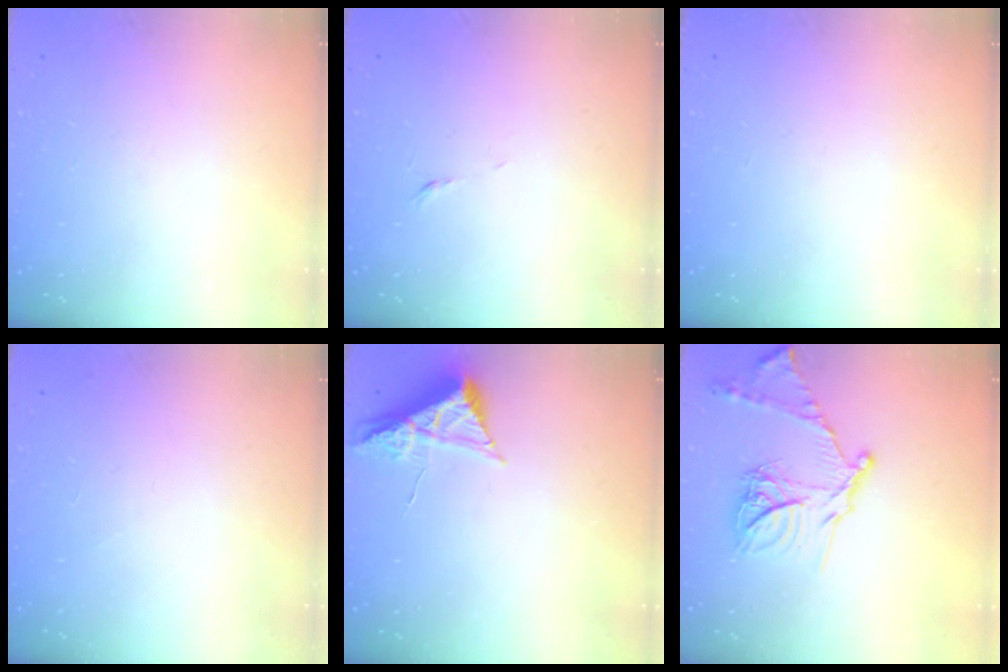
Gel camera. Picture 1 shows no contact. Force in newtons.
{"total": 3.9, "press": 3.8, "slide": 0.9}
{"total": 0.0}
{"total": 4.9, "press": 4.8, "slide": 0.5}
{"total": 7.9, "press": 7.9, "slide": 0.8}
{"total": 18.3, "press": 18.2, "slide": 1.7}